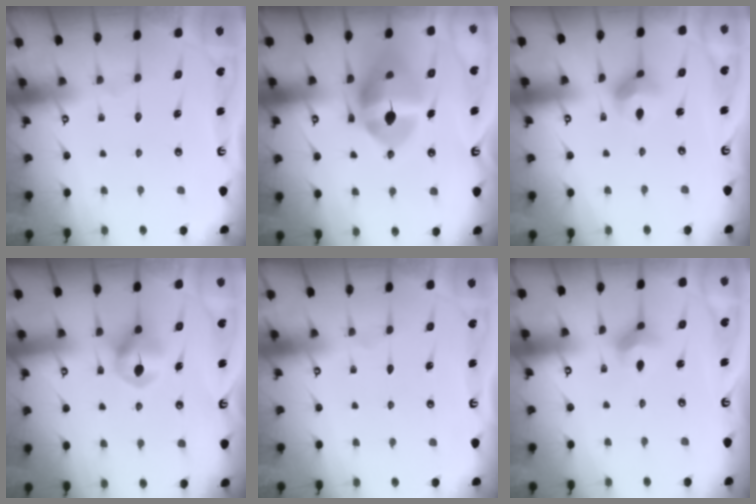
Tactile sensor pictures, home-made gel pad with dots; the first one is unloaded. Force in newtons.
{"total": 15.7, "press": 15.6, "slide": 2.0}
{"total": 6.9, "press": 6.9, "slide": 0.7}
{"total": 7.4, "press": 7.4, "slide": 0.4}
{"total": 0.0}
{"total": 4.3, "press": 4.2, "slide": 0.8}